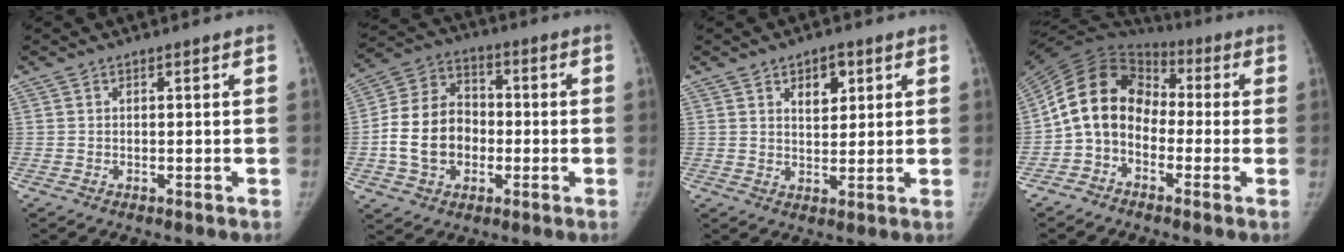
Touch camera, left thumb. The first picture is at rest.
{"total": 13.9, "force": [-2.2, 10.9, 8.3], "torque": [-0.129, 0.029, -0.044]}
{"total": 5.6, "force": [2.5, 3.2, 3.7], "torque": [-0.032, -0.013, 0.038]}
{"total": 13.7, "force": [-2.3, 10.7, 8.2], "torque": [-0.135, 0.061, -0.061]}